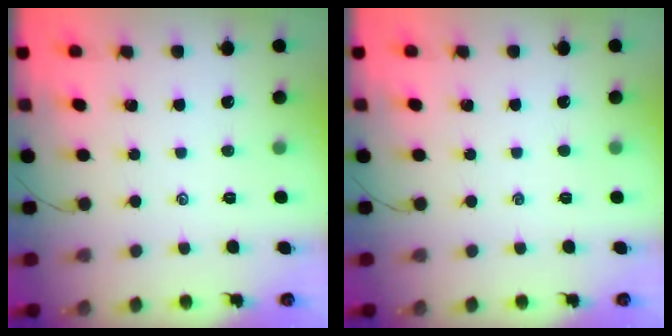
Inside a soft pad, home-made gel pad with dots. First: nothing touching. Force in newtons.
{"total": 0.0}